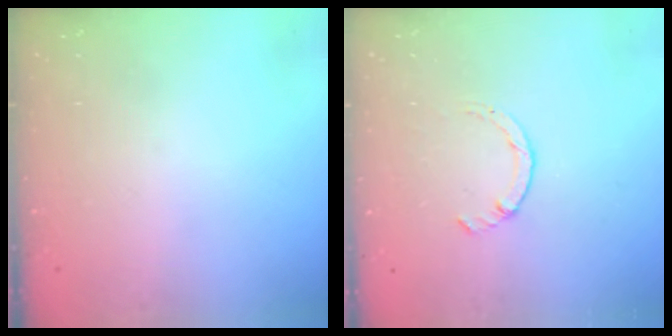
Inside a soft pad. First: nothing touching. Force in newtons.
{"total": 2.2, "press": 2.1, "slide": 0.4}